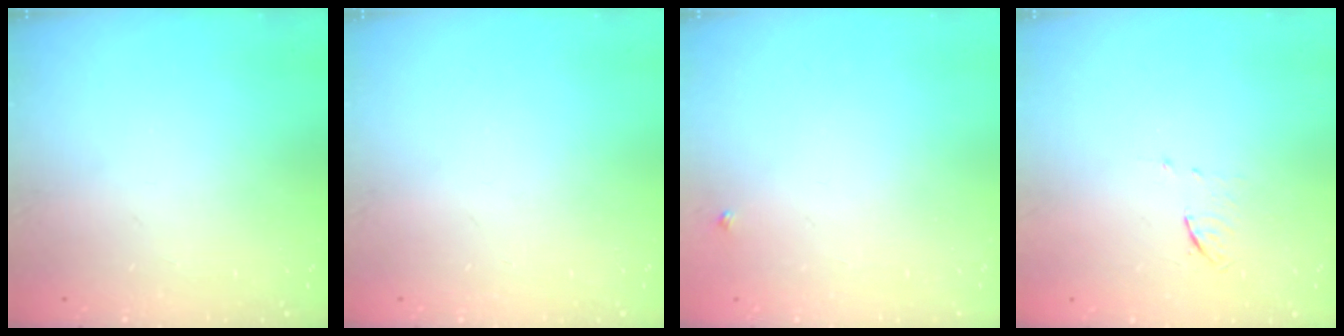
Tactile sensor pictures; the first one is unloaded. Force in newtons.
{"total": 0.0}
{"total": 2.7, "press": 2.7, "slide": 0.3}
{"total": 3.9, "press": 3.6, "slide": 1.4}